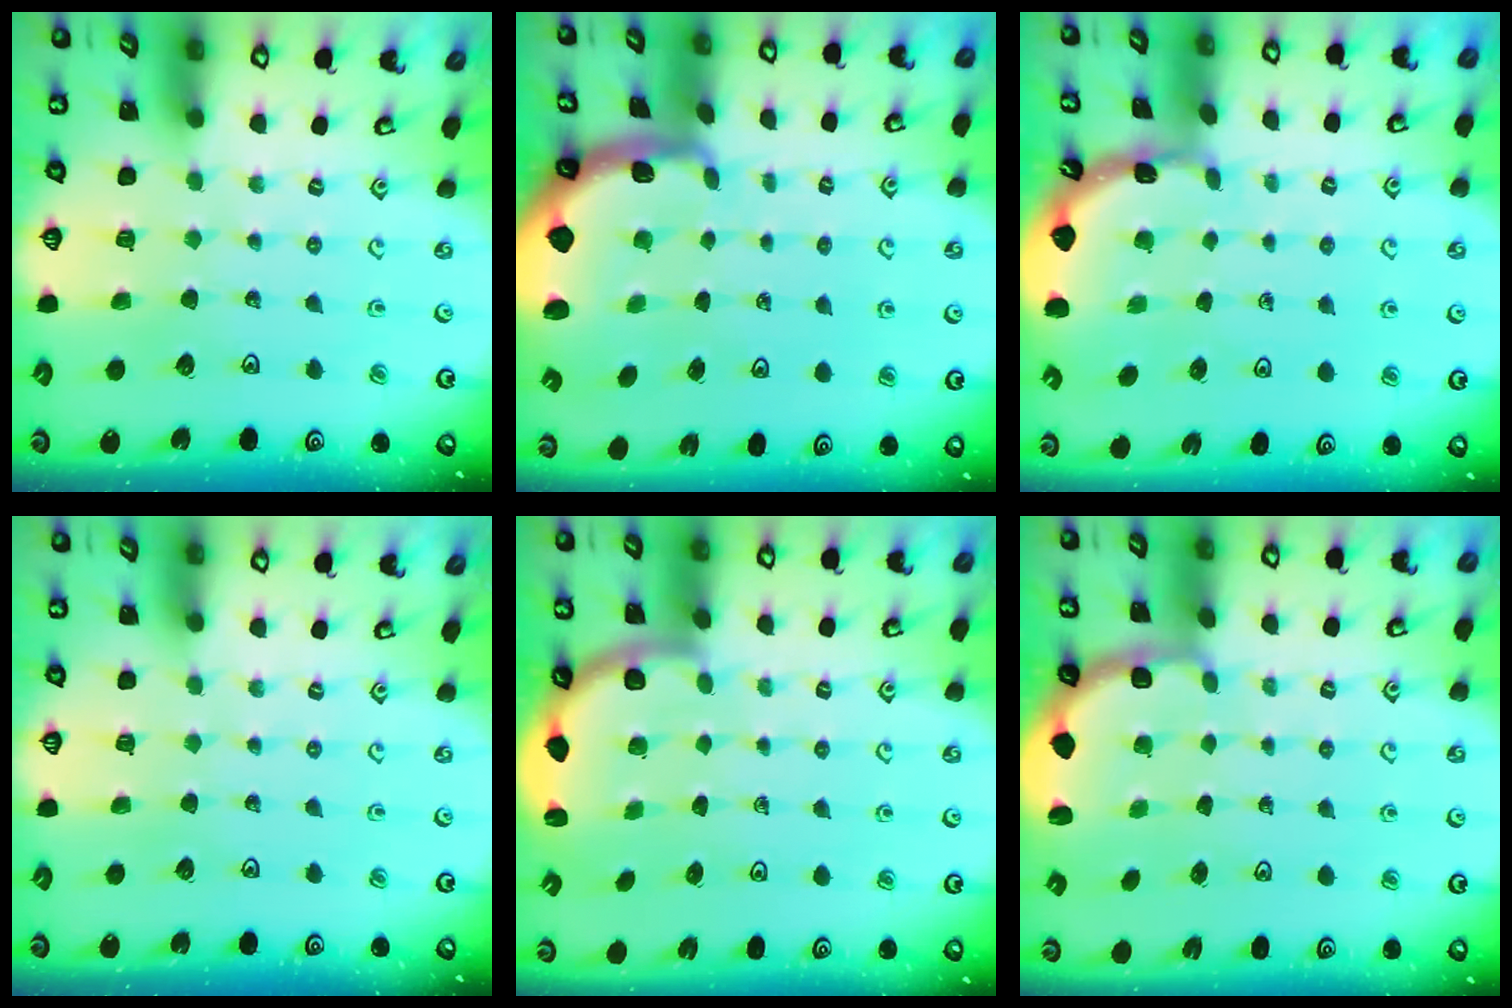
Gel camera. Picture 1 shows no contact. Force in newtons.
{"total": 1.9, "press": 1.9, "slide": 0.4}
{"total": 1.6, "press": 1.6, "slide": 0.2}
{"total": 0.0}
{"total": 3.1, "press": 3.0, "slide": 0.9}
{"total": 2.3, "press": 2.0, "slide": 1.0}